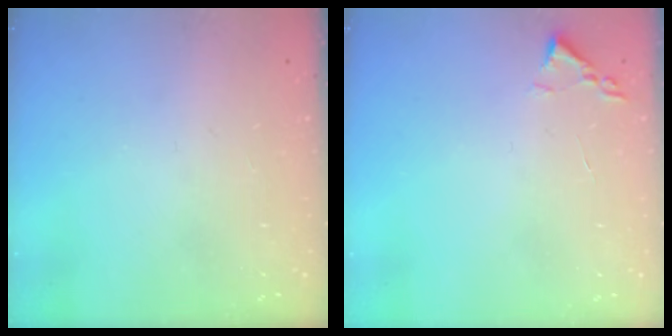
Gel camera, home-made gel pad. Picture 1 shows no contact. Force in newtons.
{"total": 1.8, "press": 1.7, "slide": 0.2}